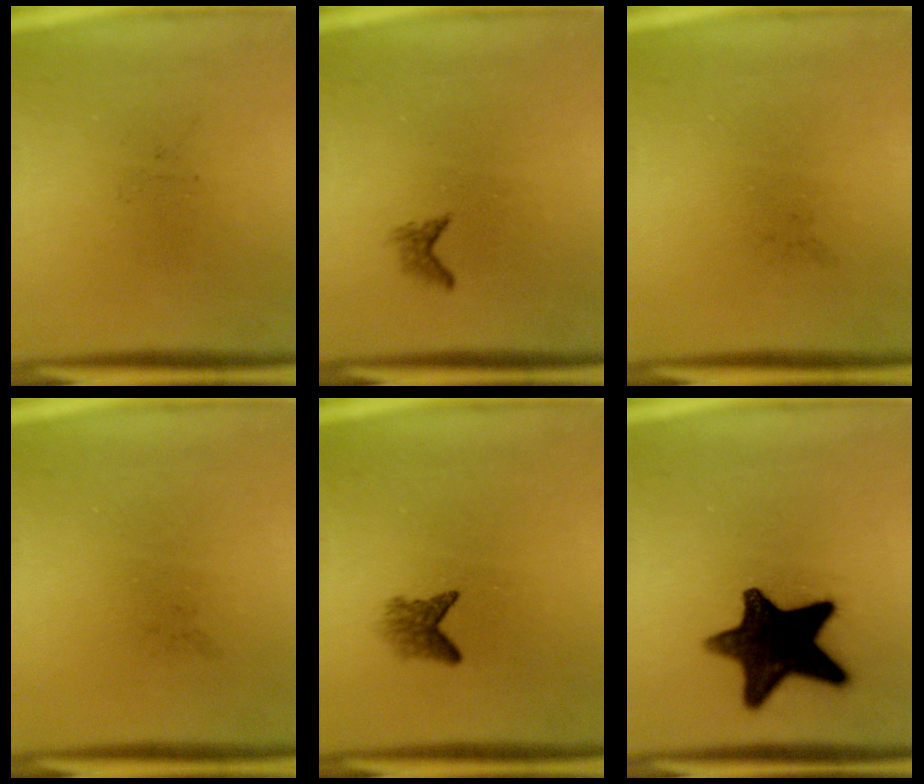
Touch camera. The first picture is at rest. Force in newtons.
{"total": 1.0}
{"total": 0.0}
{"total": 0.0}
{"total": 2.2}
{"total": 14.7}